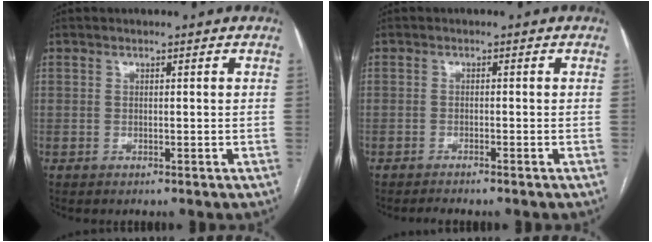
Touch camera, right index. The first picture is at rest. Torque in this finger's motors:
{"motor_torque": [0.33, -0.01, -0.07, 0.01]}